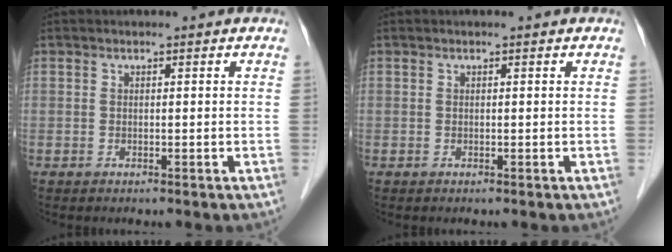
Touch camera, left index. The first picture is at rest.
{"total": 0.0}